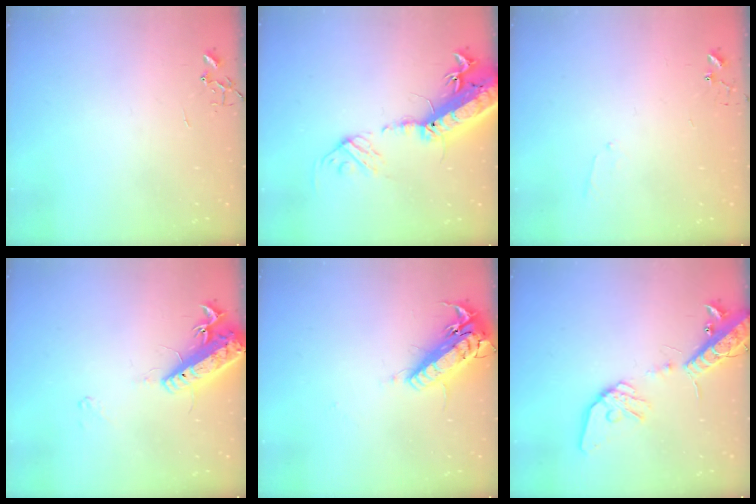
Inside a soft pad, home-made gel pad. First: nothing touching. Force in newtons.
{"total": 23.3, "press": 22.7, "slide": 5.2}
{"total": 5.1, "press": 5.1, "slide": 0.5}
{"total": 15.7, "press": 15.3, "slide": 3.5}
{"total": 17.6, "press": 17.3, "slide": 3.4}
{"total": 18.9, "press": 18.6, "slide": 3.4}